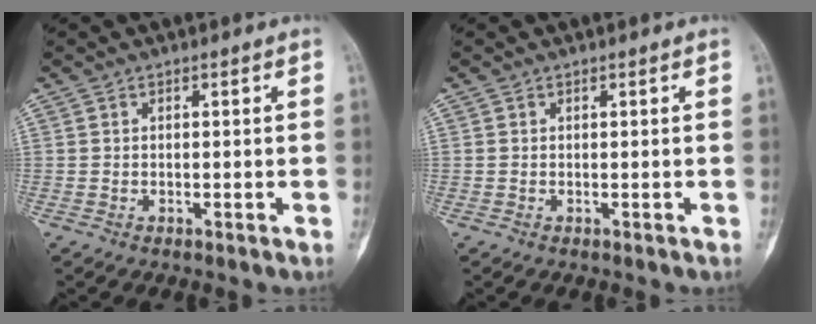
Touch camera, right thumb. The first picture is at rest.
{"total": 0.0}